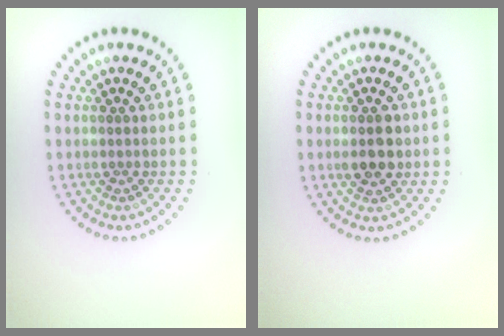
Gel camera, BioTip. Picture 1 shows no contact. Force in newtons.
{"total": 2.5, "press": 2.5, "slide": 0.2}